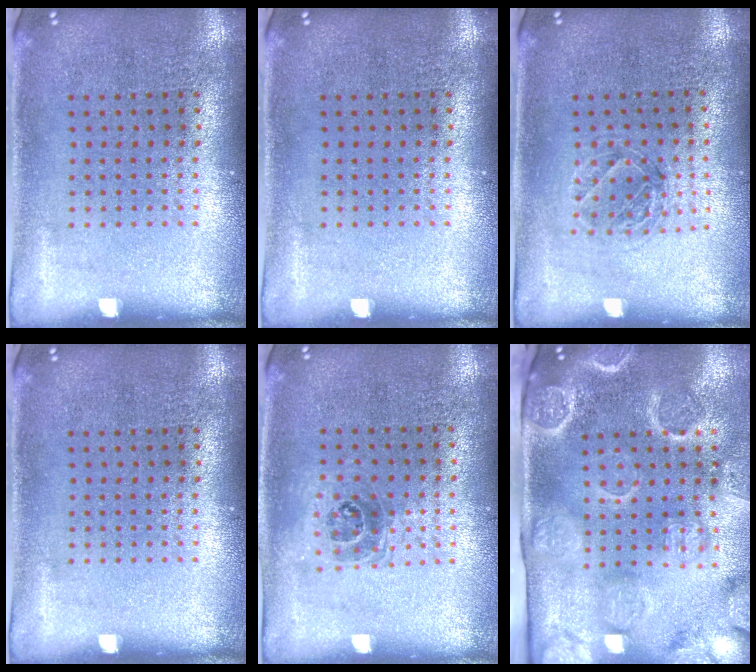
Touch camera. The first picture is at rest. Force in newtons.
{"total": 0.0}
{"total": 1.1, "press": 1.1, "slide": 0.4}
{"total": 0.0}
{"total": 1.1, "press": 0.9, "slide": 0.5}
{"total": 4.1, "press": 3.4, "slide": 2.4}